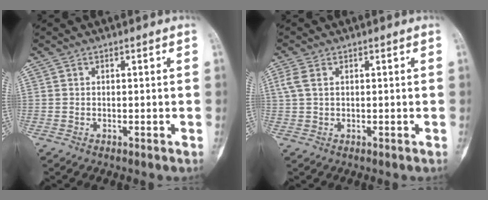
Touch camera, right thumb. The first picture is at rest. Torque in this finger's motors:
{"motor_torque": [-0.44, -0.12, 0.42, 0.00, -0.07]}